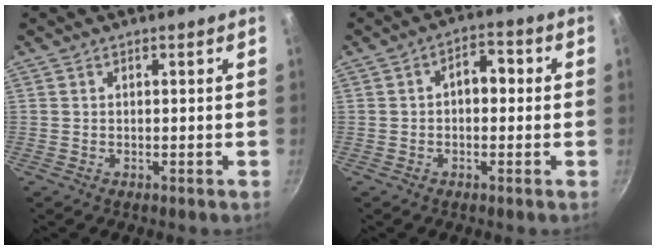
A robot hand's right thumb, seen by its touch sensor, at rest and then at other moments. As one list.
[{"total": 5.2, "force": [0.4, 3.3, 4.1], "torque": [-0.034, 0.017, -0.003]}]